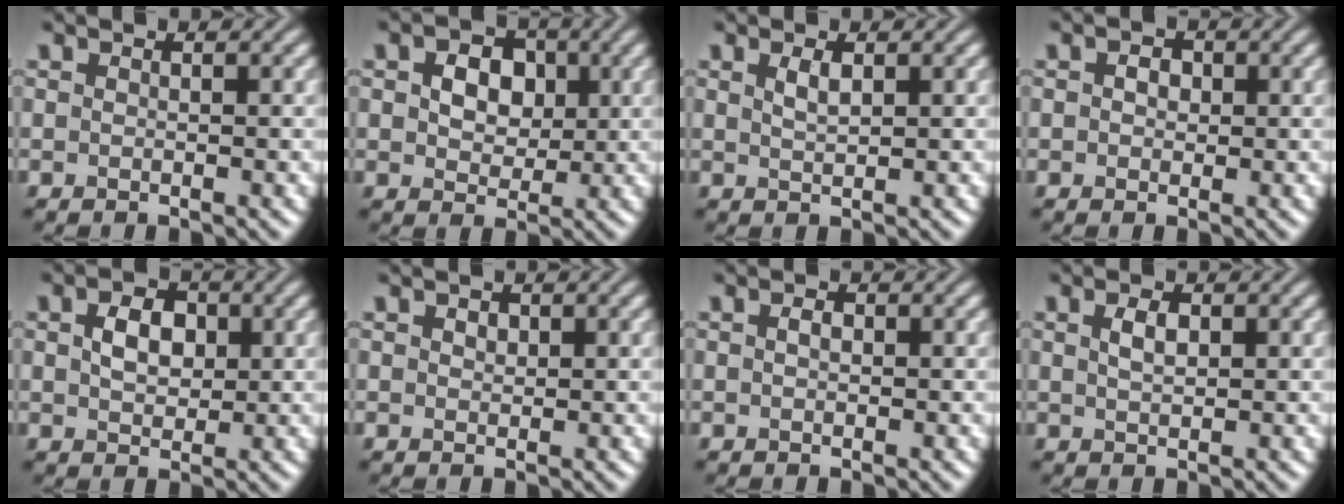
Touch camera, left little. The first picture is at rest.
{"total": 4.7, "force": [1.1, 3.5, 2.9], "torque": [-0.051, 0.007, 0.001]}
{"total": 1.3, "force": [0.7, 0.4, 1.0], "torque": [-0.022, 0.001, 0.015]}
{"total": 1.6, "force": [0.4, 1.3, 1.0], "torque": [-0.012, 0.004, -0.002]}
{"total": 3.2, "force": [0.6, 2.3, 2.2], "torque": [-0.048, 0.004, 0.010]}
{"total": 0.9, "force": [0.5, 0.7, 0.4], "torque": [-0.008, -0.001, 0.006]}
{"total": 0.9, "force": [0.1, 0.6, 0.7], "torque": [-0.014, 0.001, 0.000]}
{"total": 1.7, "force": [0.6, 0.9, 1.4], "torque": [-0.029, 0.002, 0.013]}